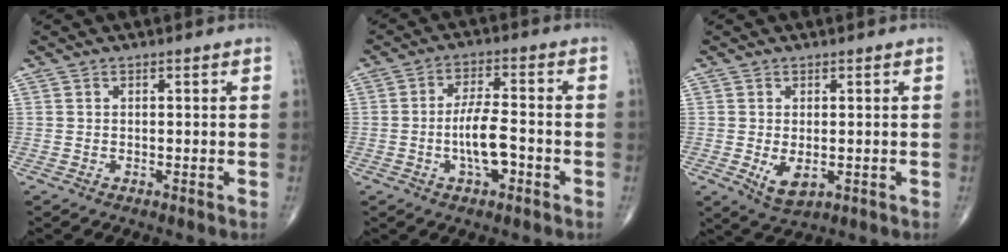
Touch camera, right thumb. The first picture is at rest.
{"total": 7.3, "force": [-2.1, 3.3, 6.2], "torque": [-0.099, 0.016, -0.033]}
{"total": 4.8, "force": [-0.8, 2.6, 3.9], "torque": [-0.064, -0.012, -0.003]}